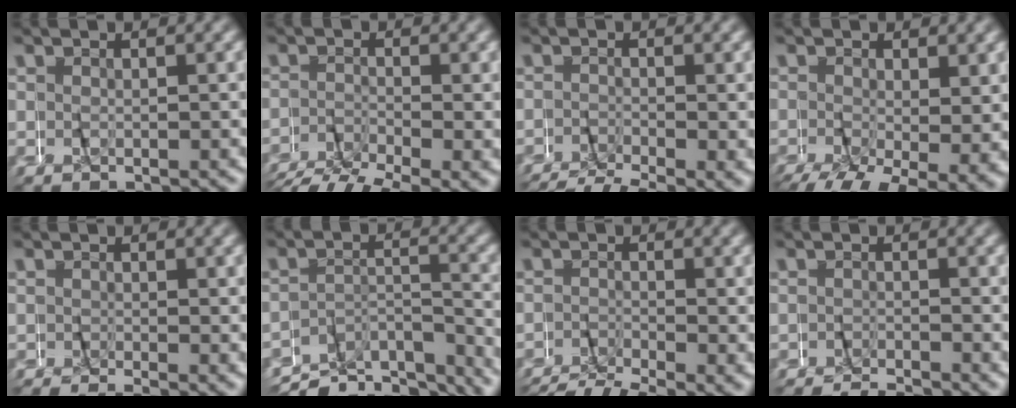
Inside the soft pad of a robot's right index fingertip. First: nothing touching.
{"total": 3.8, "force": [-3.3, 1.2, 1.5], "torque": [-0.016, -0.006, -0.058]}
{"total": 5.1, "force": [-4.1, 1.8, 2.3], "torque": [-0.029, -0.018, -0.061]}
{"total": 6.6, "force": [-3.5, 3.0, 4.7], "torque": [-0.078, -0.037, -0.036]}
{"total": 1.8, "force": [-0.9, 0.7, 1.4], "torque": [-0.017, 0.000, -0.018]}
{"total": 7.2, "force": [-7.0, 0.7, 1.3], "torque": [-0.012, -0.010, -0.118]}
{"total": 5.0, "force": [-4.1, 2.0, 2.1], "torque": [-0.027, -0.017, -0.063]}
{"total": 2.4, "force": [-2.2, 0.8, 0.6], "torque": [-0.009, -0.004, -0.039]}